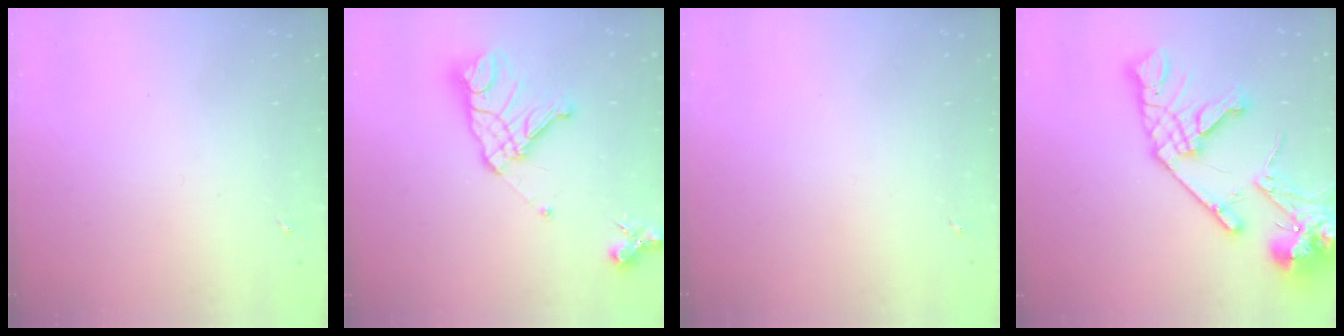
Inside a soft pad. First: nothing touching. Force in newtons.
{"total": 15.6, "press": 15.5, "slide": 1.8}
{"total": 0.0}
{"total": 22.2, "press": 22.0, "slide": 2.9}